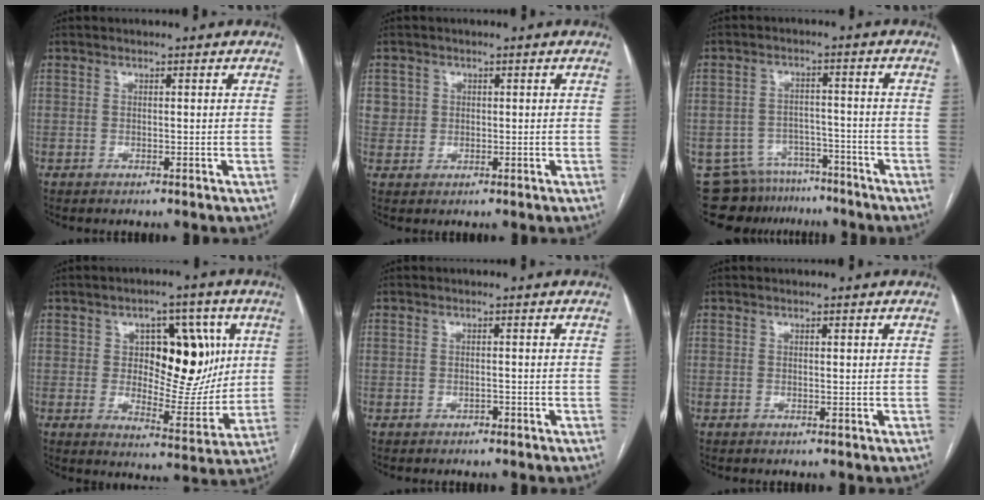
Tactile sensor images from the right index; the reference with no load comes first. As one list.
[{"total": 3.0, "force": [0.9, 2.9, 0.0], "torque": [0.017, 0.004, 0.016]}, {"total": 10.5, "force": [-8.7, 5.9, 0.7], "torque": [-0.012, 0.023, -0.120]}, {"total": 14.1, "force": [3.3, 7.0, 11.8], "torque": [-0.150, 0.015, 0.059]}, {"total": 0.6, "force": [-0.3, 0.5, 0.3], "torque": [-0.007, 0.001, -0.003]}, {"total": 0.6, "force": [0.3, 0.2, 0.5], "torque": [-0.008, -0.001, 0.005]}]